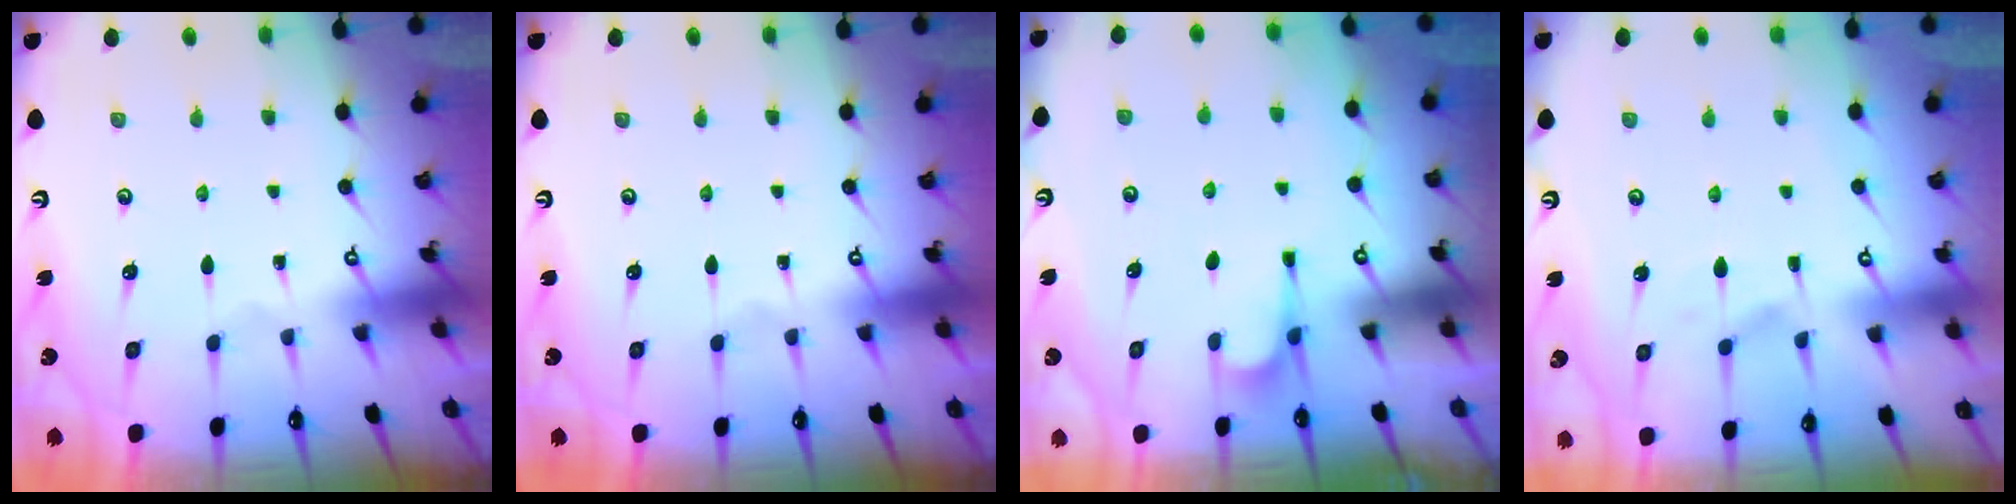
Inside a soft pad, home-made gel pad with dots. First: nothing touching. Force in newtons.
{"total": 0.0}
{"total": 2.8, "press": 2.7, "slide": 0.9}
{"total": 1.9, "press": 1.4, "slide": 1.2}